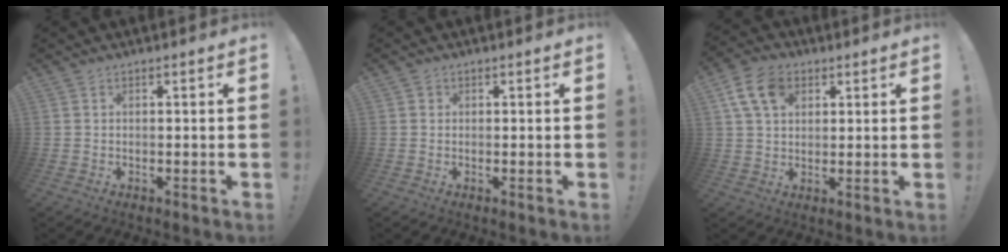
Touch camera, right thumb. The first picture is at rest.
{"total": 0.8, "force": [0.3, 0.8, 0.1], "torque": [-0.001, 0.002, 0.005]}
{"total": 10.7, "force": [4.4, 7.4, 6.4], "torque": [-0.116, -0.002, 0.086]}